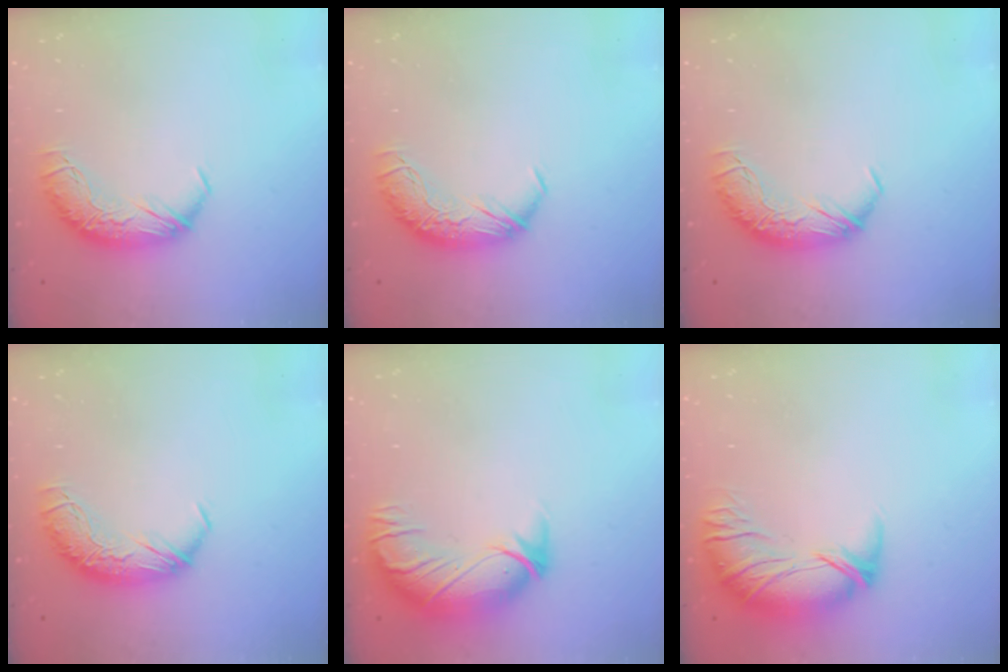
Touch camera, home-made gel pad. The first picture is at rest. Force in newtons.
{"total": 0.0}
{"total": 0.0}
{"total": 0.0}
{"total": 3.0, "press": 0.2, "slide": 2.9}
{"total": 2.8, "press": 1.7, "slide": 2.3}